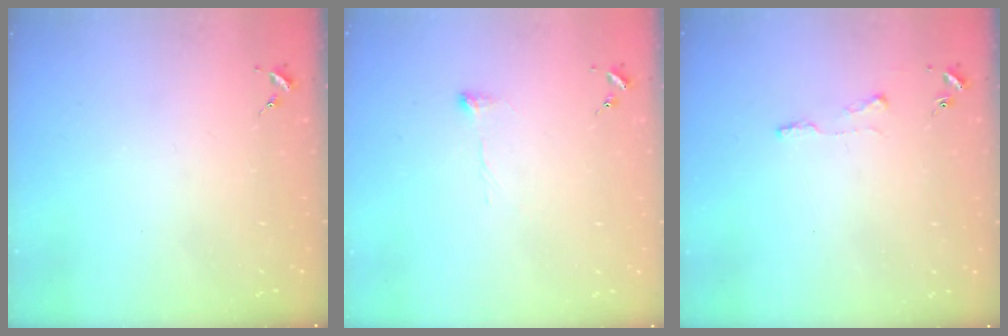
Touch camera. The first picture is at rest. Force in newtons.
{"total": 5.5, "press": 5.5, "slide": 0.2}
{"total": 3.9, "press": 3.9, "slide": 0.3}